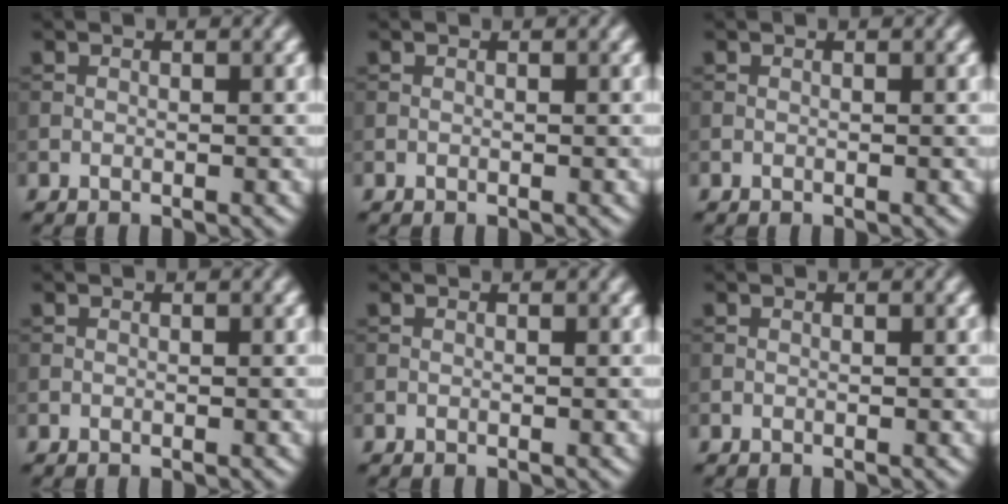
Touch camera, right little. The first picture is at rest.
{"total": 0.0}
{"total": 0.0}
{"total": 0.0}
{"total": 0.0}
{"total": 0.0}